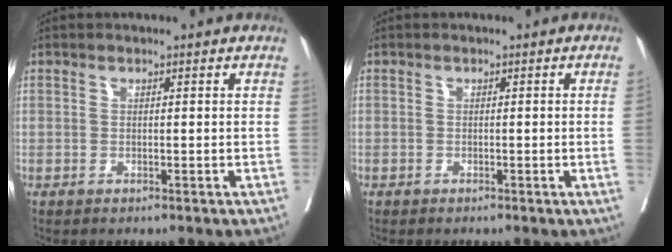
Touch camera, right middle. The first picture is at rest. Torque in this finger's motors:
{"motor_torque": [0.87, -1.27, -0.82, -0.21]}